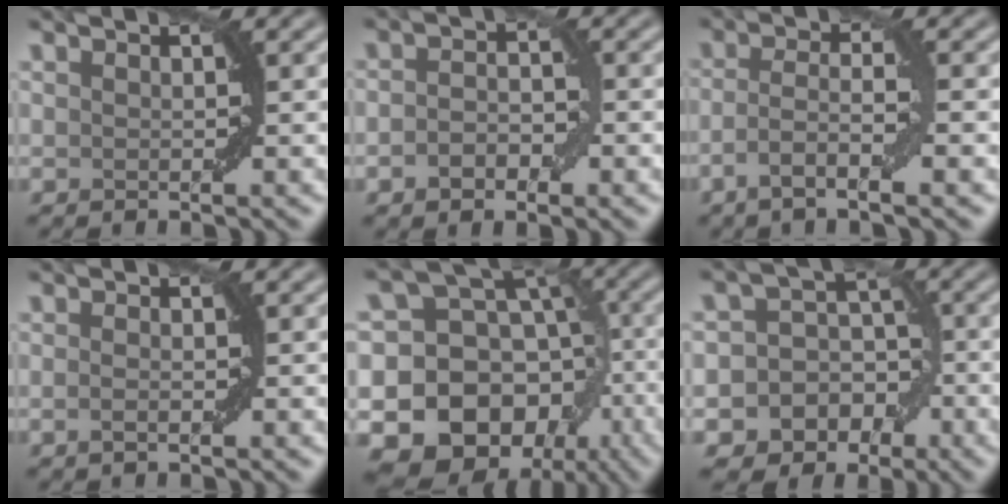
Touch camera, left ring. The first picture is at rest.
{"total": 2.6, "force": [-0.8, 1.5, 1.9], "torque": [-0.034, 0.002, -0.016]}
{"total": 3.9, "force": [-1.8, 0.5, 3.4], "torque": [-0.065, 0.006, -0.042]}
{"total": 1.0, "force": [-0.3, 0.4, 0.9], "torque": [-0.019, -0.001, -0.006]}
{"total": 19.5, "force": [-6.5, 16.5, 8.0], "torque": [-0.133, -0.016, -0.107]}
{"total": 8.7, "force": [-4.0, 7.5, 2.1], "torque": [-0.016, -0.007, -0.077]}